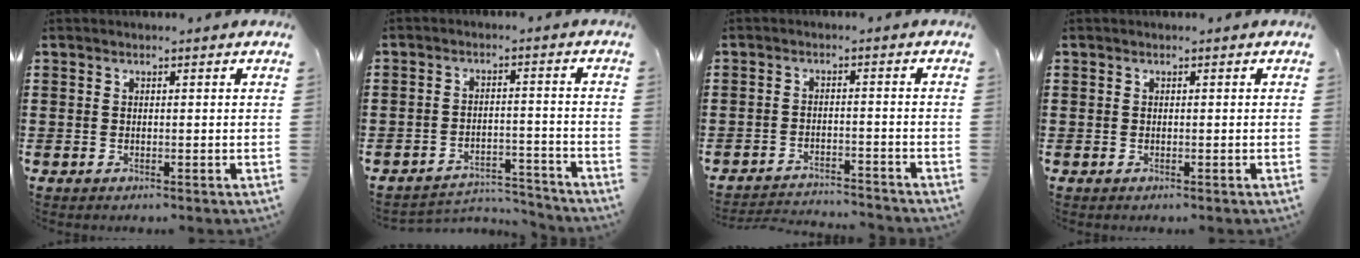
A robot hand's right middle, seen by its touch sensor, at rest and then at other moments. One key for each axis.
{"total": 4.1, "fx": -4.0, "fy": 0.8, "fz": 0.2, "tx": -0.015, "ty": 0.000, "tz": -0.087}
{"total": 3.1, "fx": -3.0, "fy": 0.1, "fz": 0.3, "tx": -0.010, "ty": -0.001, "tz": -0.064}
{"total": 0.0}